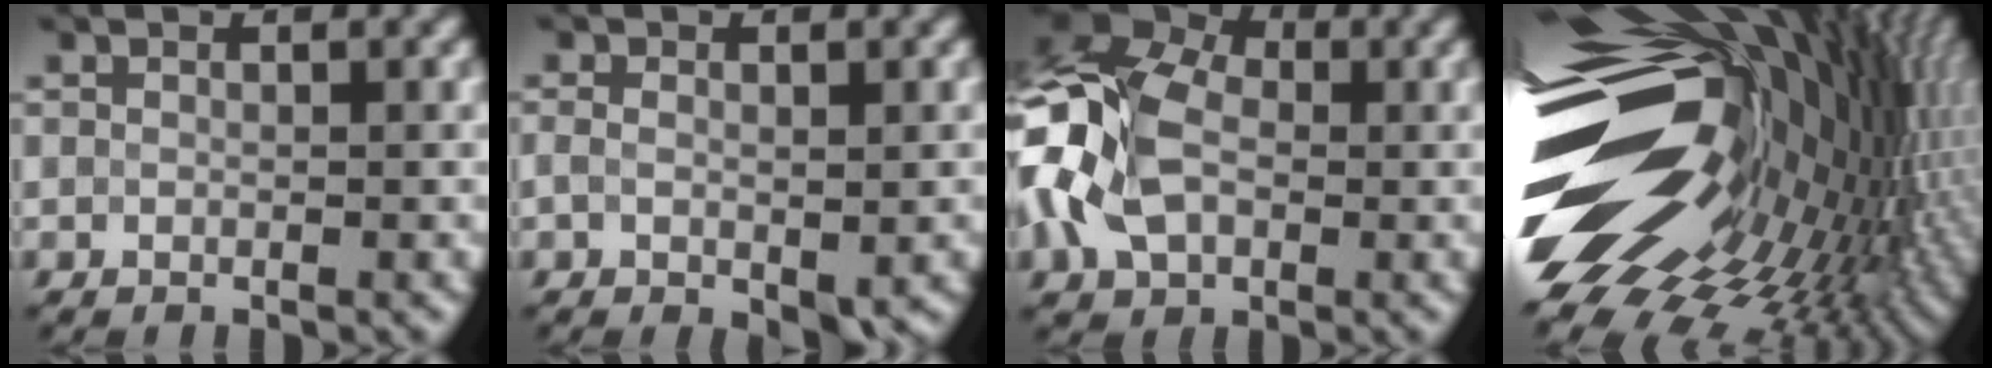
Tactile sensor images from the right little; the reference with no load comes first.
{"total": 2.8, "force": [-1.0, 1.4, 2.2], "torque": [-0.040, -0.004, -0.009]}
{"total": 11.3, "force": [-1.3, 8.1, 7.8], "torque": [-0.180, 0.005, -0.032]}
{"total": 21.4, "force": [-1.0, 12.3, 17.5], "torque": [-0.297, -0.010, -0.023]}